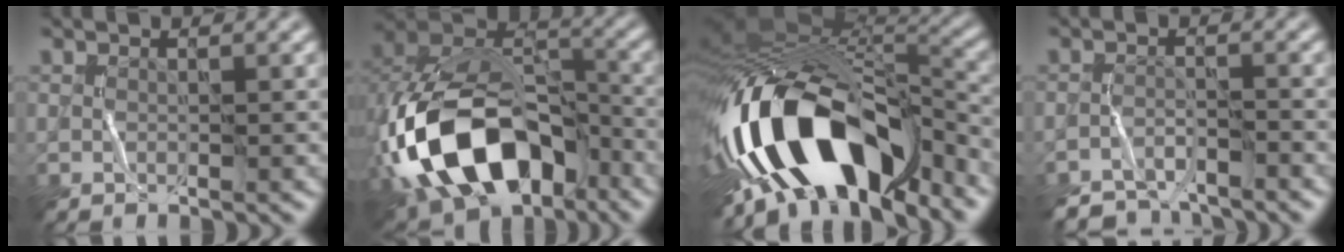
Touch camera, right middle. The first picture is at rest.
{"total": 15.7, "force": [-6.6, 9.2, 10.9], "torque": [-0.199, 0.008, -0.126]}
{"total": 16.1, "force": [-7.1, 7.7, 12.2], "torque": [-0.216, 0.005, -0.118]}
{"total": 3.4, "force": [-3.3, 0.6, 0.4], "torque": [-0.005, 0.000, -0.062]}